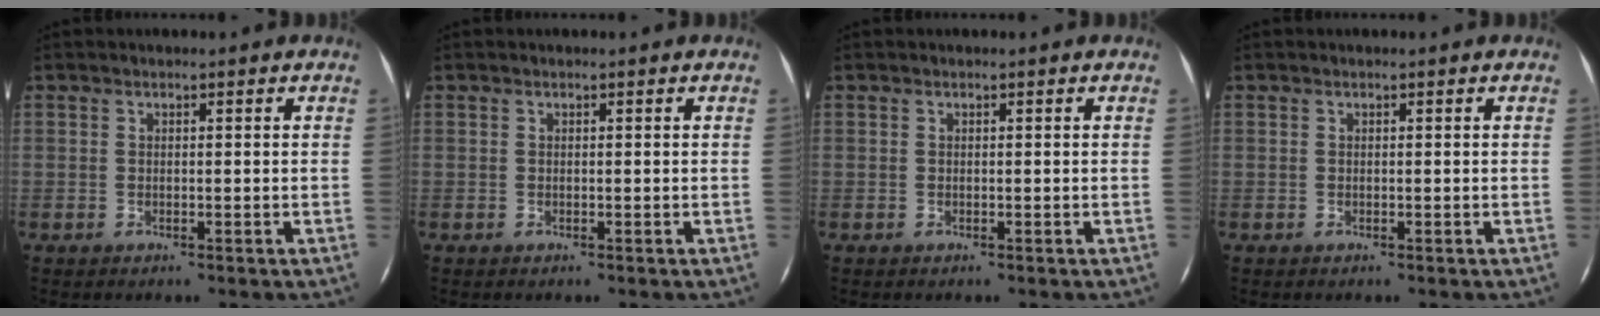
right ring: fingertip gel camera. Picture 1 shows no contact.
{"total": 0.0}
{"total": 0.0}
{"total": 0.0}